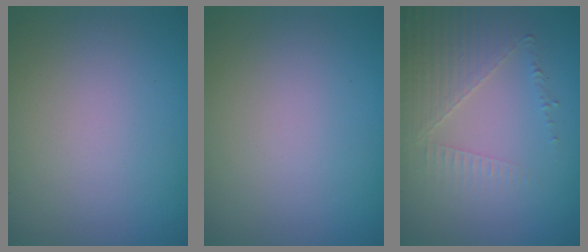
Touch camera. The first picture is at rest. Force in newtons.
{"total": 0.0}
{"total": 3.7, "press": 3.1, "slide": 2.0}